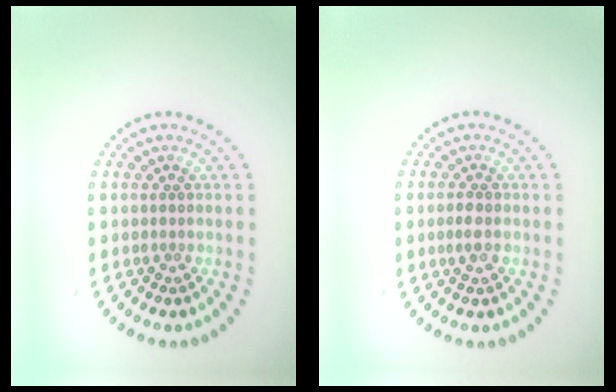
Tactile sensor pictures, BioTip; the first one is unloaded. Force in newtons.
{"total": 1.3, "press": 1.3, "slide": 0.0}